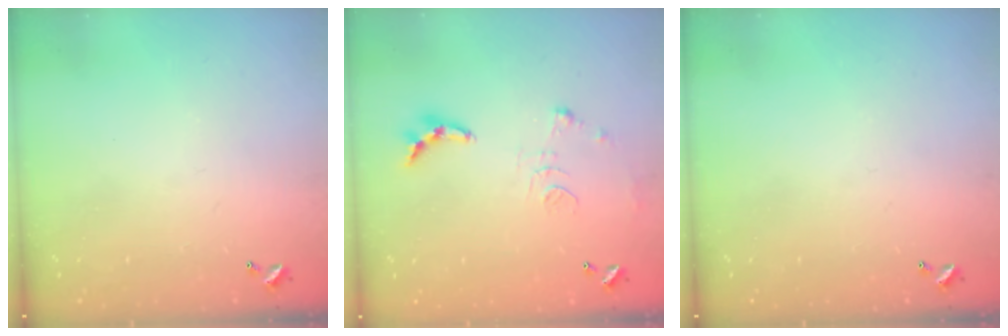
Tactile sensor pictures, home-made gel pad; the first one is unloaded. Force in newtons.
{"total": 9.3, "press": 9.3, "slide": 0.8}
{"total": 0.0}